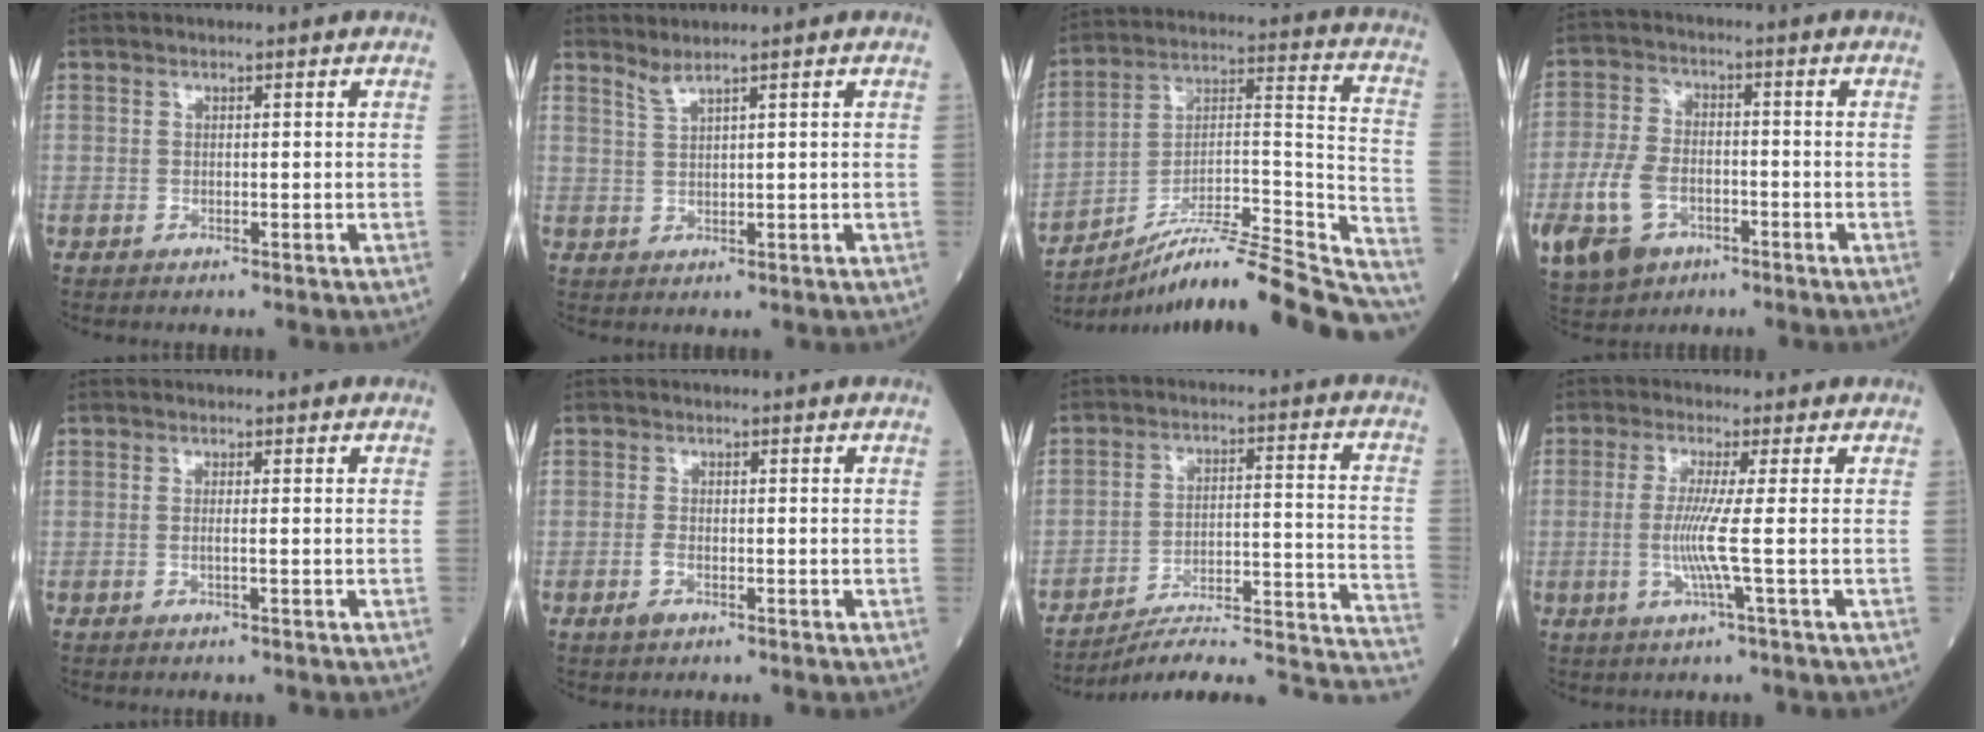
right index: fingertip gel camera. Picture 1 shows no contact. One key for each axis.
{"total": 1.7, "fx": 1.5, "fy": -0.6, "fz": 0.6, "tx": -0.021, "ty": -0.007, "tz": 0.035}
{"total": 27.5, "fx": -24.7, "fy": 1.2, "fz": 12.1, "tx": -0.126, "ty": 0.014, "tz": -0.366}
{"total": 10.6, "fx": -4.3, "fy": 6.9, "fz": 6.8, "tx": -0.162, "ty": 0.002, "tz": -0.072}
{"total": 0.7, "fx": -0.2, "fy": -0.2, "fz": 0.7, "tx": -0.013, "ty": 0.001, "tz": -0.003}
{"total": 1.7, "fx": -0.8, "fy": 0.8, "fz": 1.3, "tx": -0.033, "ty": -0.001, "tz": -0.012}
{"total": 19.8, "fx": -18.4, "fy": 1.0, "fz": 7.1, "tx": -0.033, "ty": 0.034, "tz": -0.250}
{"total": 5.2, "fx": -0.6, "fy": -1.3, "fz": 5.0, "tx": -0.110, "ty": -0.011, "tz": -0.014}